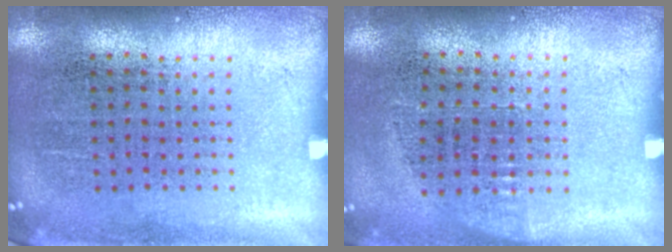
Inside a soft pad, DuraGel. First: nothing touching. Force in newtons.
{"total": 0.7, "press": 0.7, "slide": 0.4}